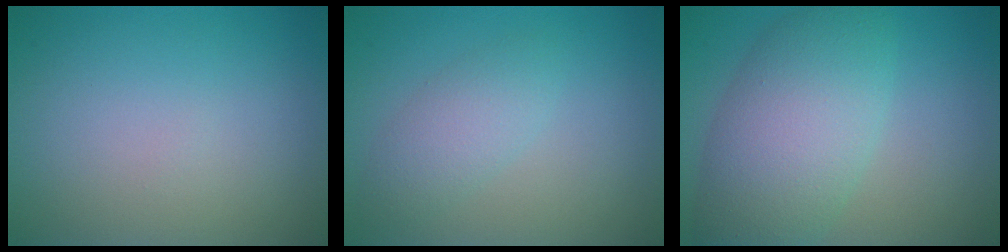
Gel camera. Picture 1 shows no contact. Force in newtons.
{"total": 2.6, "press": 2.6, "slide": 0.2}
{"total": 7.8, "press": 7.8, "slide": 0.3}